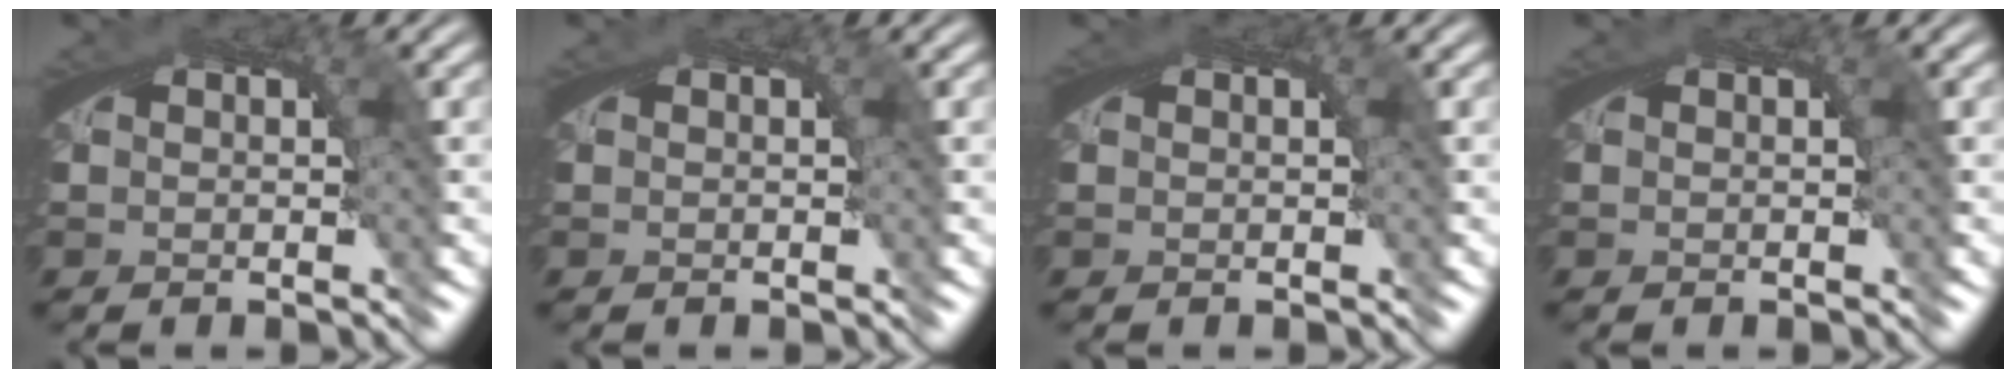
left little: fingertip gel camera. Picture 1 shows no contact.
{"total": 0.0}
{"total": 0.5, "force": [0.2, 0.1, 0.4], "torque": [-0.007, 0.001, 0.004]}
{"total": 0.0}